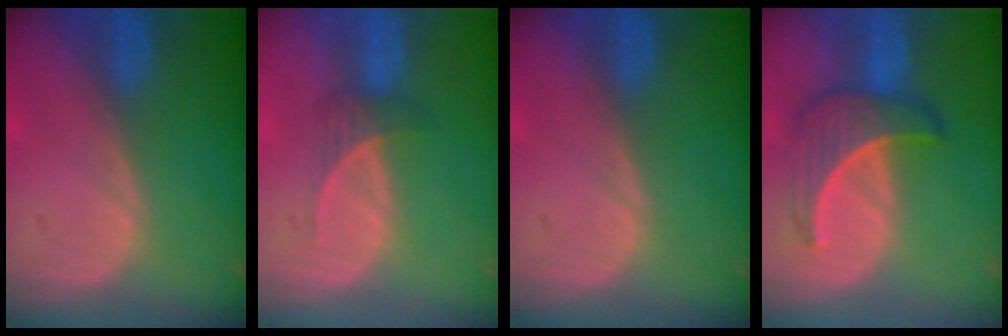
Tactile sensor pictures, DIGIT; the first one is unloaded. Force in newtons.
{"total": 2.5, "press": 2.3, "slide": 0.9}
{"total": 0.0}
{"total": 6.6, "press": 6.3, "slide": 2.0}